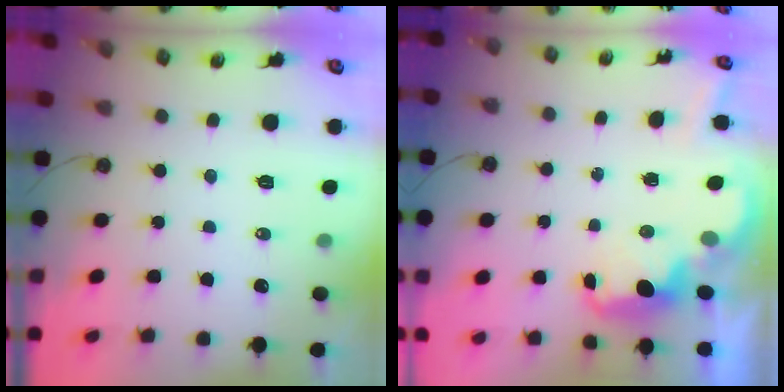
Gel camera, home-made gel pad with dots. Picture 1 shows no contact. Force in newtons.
{"total": 2.8, "press": 2.8, "slide": 0.5}